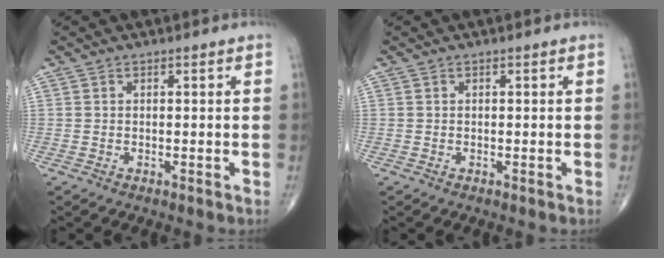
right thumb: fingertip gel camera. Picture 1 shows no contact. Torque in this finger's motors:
{"motor_torque": [0.00, 0.09, -0.09, -0.04, 0.02]}